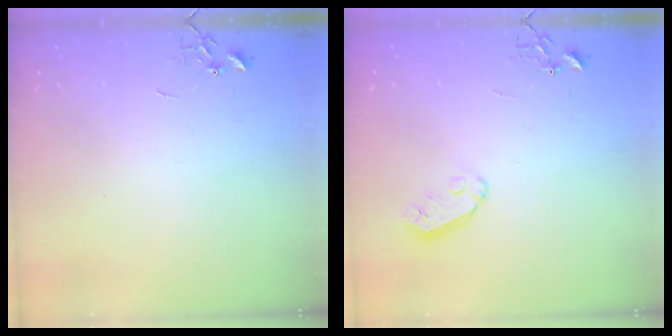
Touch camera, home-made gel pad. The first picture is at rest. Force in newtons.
{"total": 5.6, "press": 5.5, "slide": 1.1}